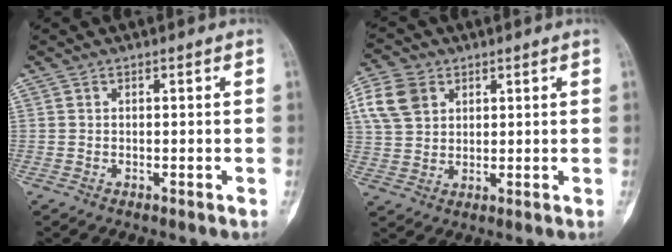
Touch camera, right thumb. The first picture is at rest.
{"total": 8.1, "force": [3.2, 6.1, 4.3], "torque": [-0.077, -0.001, 0.064]}